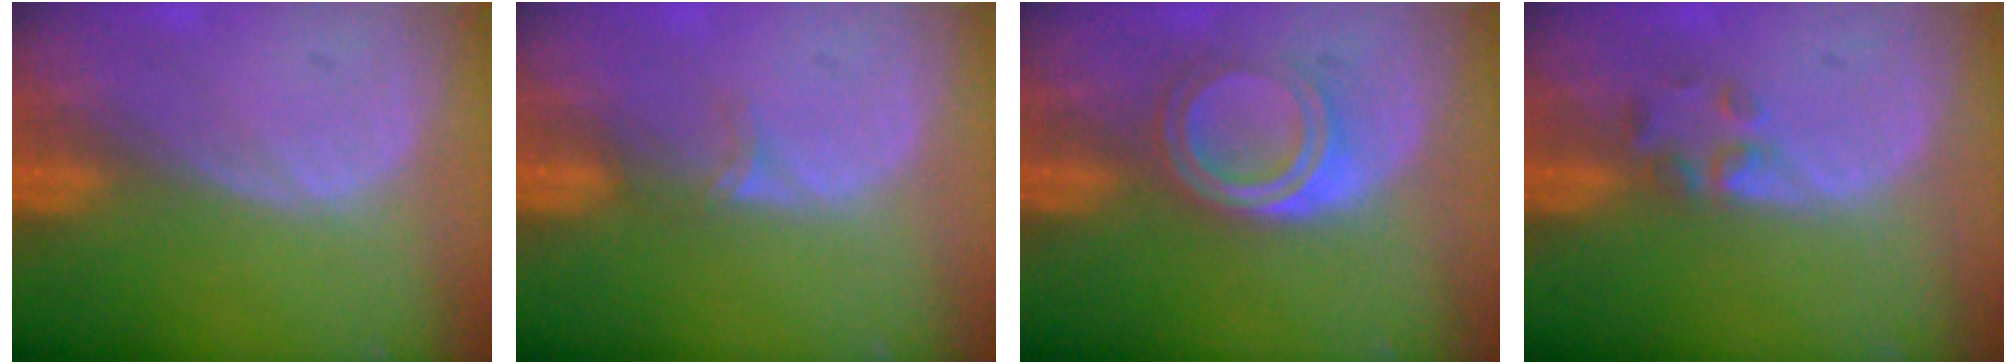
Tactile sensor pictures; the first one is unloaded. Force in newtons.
{"total": 1.6, "press": 1.3, "slide": 1.1}
{"total": 5.3, "press": 4.5, "slide": 2.8}
{"total": 2.3, "press": 2.2, "slide": 0.8}